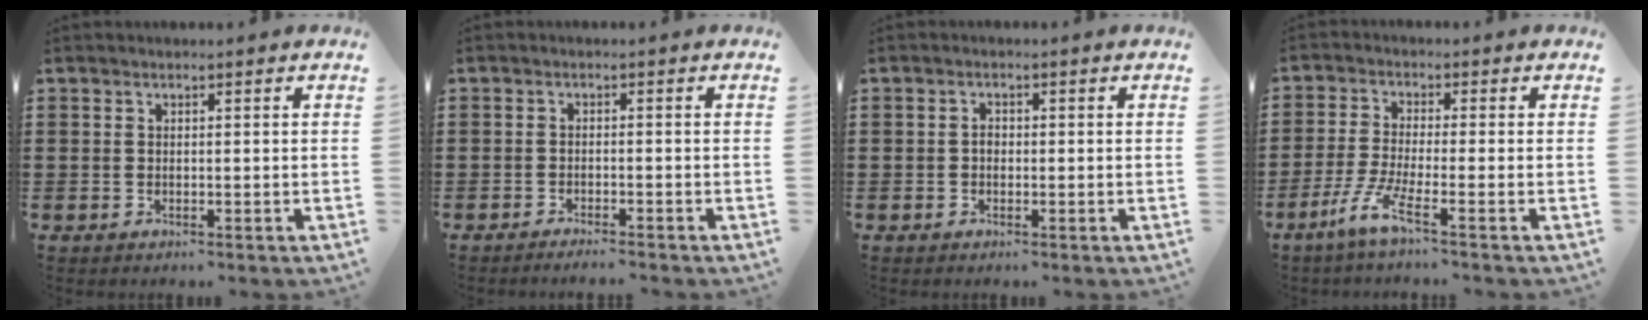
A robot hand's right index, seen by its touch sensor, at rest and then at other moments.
{"total": 1.5, "force": [-1.4, -0.2, 0.3], "torque": [-0.006, 0.002, -0.028]}
{"total": 1.2, "force": [-0.3, 0.8, 0.8], "torque": [-0.017, 0.000, -0.005]}
{"total": 5.5, "force": [-3.2, 0.2, 4.5], "torque": [-0.102, -0.014, -0.063]}